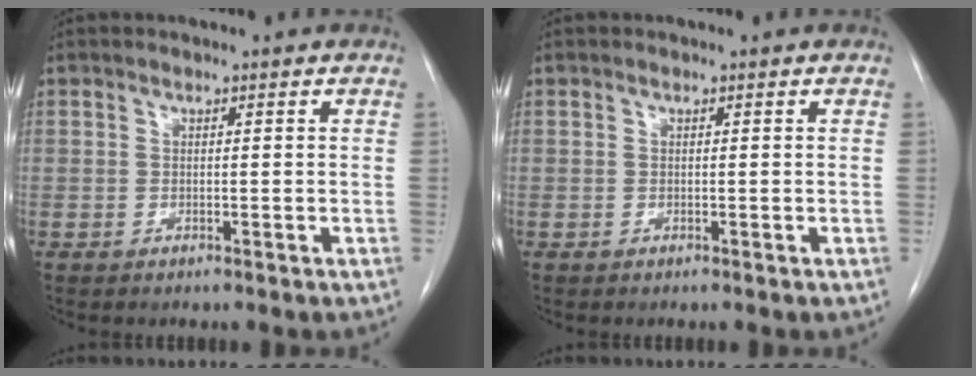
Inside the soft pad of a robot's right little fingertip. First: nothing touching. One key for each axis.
{"total": 0.0}